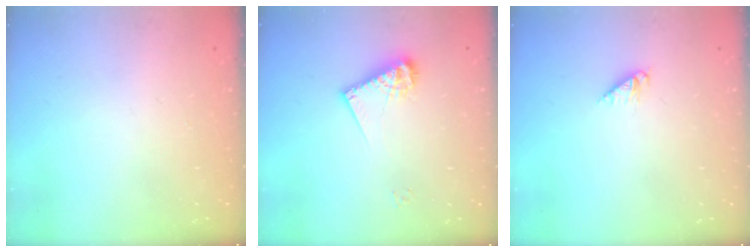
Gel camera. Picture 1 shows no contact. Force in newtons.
{"total": 9.4, "press": 9.4, "slide": 0.4}
{"total": 3.0, "press": 3.0, "slide": 0.4}